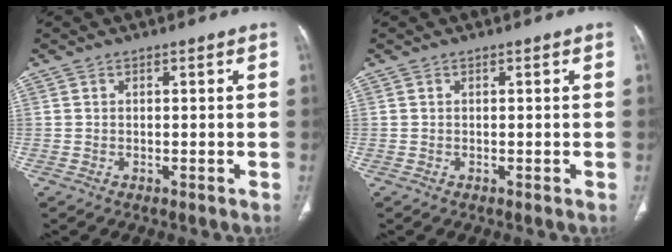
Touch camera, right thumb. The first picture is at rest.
{"total": 0.0}